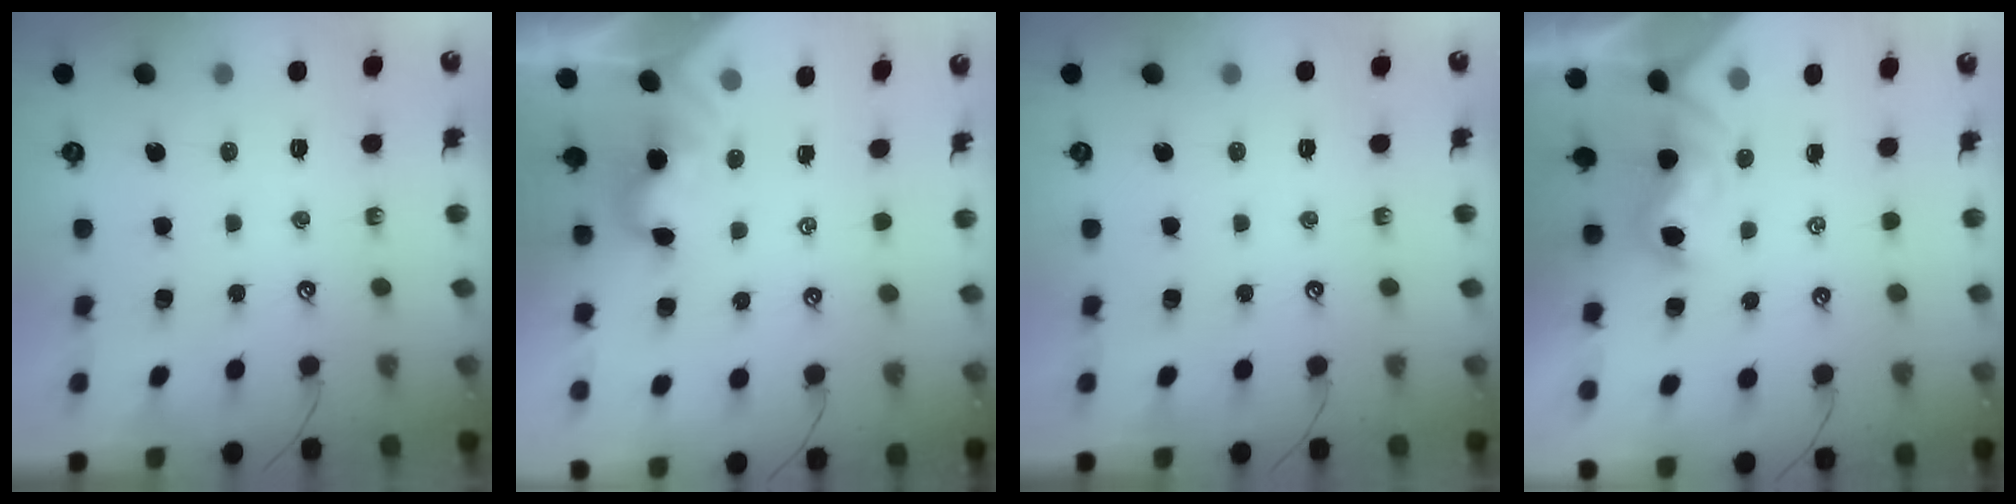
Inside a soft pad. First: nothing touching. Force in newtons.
{"total": 0.9, "press": 0.7, "slide": 0.6}
{"total": 0.0}
{"total": 2.1, "press": 1.9, "slide": 0.9}